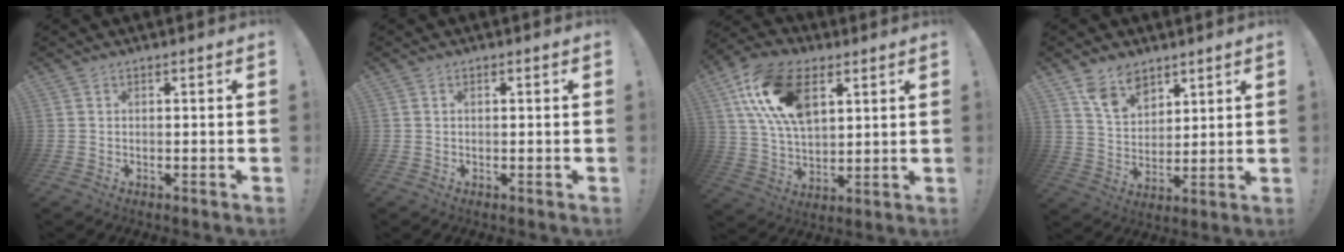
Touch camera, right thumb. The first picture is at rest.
{"total": 0.6, "force": [0.1, 0.3, 0.4], "torque": [-0.001, -0.001, -0.001]}
{"total": 19.4, "force": [8.0, 11.4, 13.4], "torque": [-0.257, -0.017, 0.147]}
{"total": 10.3, "force": [7.3, 6.2, 3.6], "torque": [-0.062, -0.041, 0.142]}